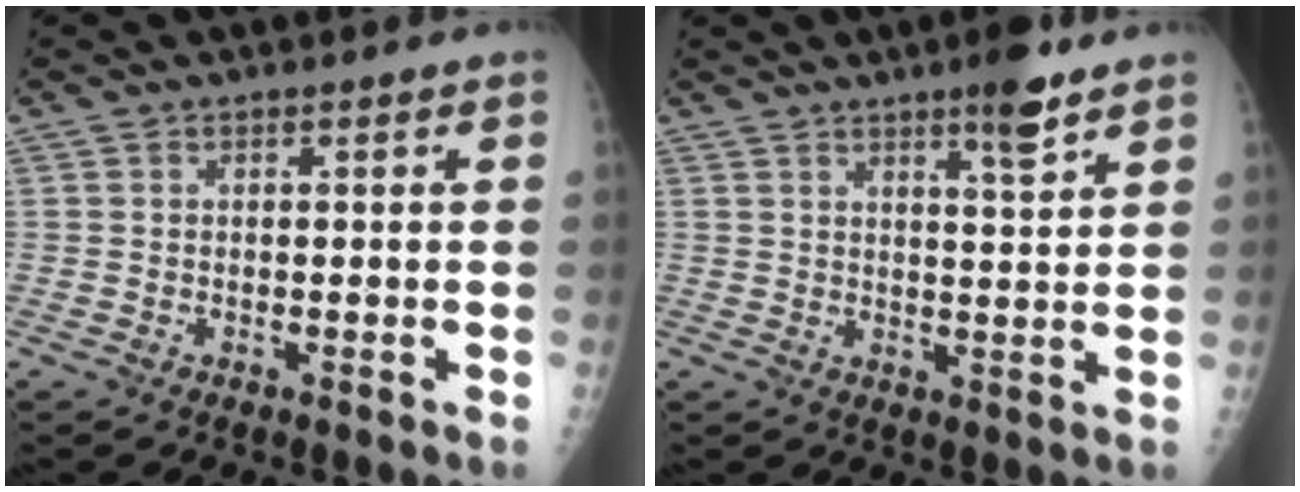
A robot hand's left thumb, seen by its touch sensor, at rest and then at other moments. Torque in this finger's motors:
{"motor_torque": [3.30, 1.71, 0.56, -0.63, 0.06]}